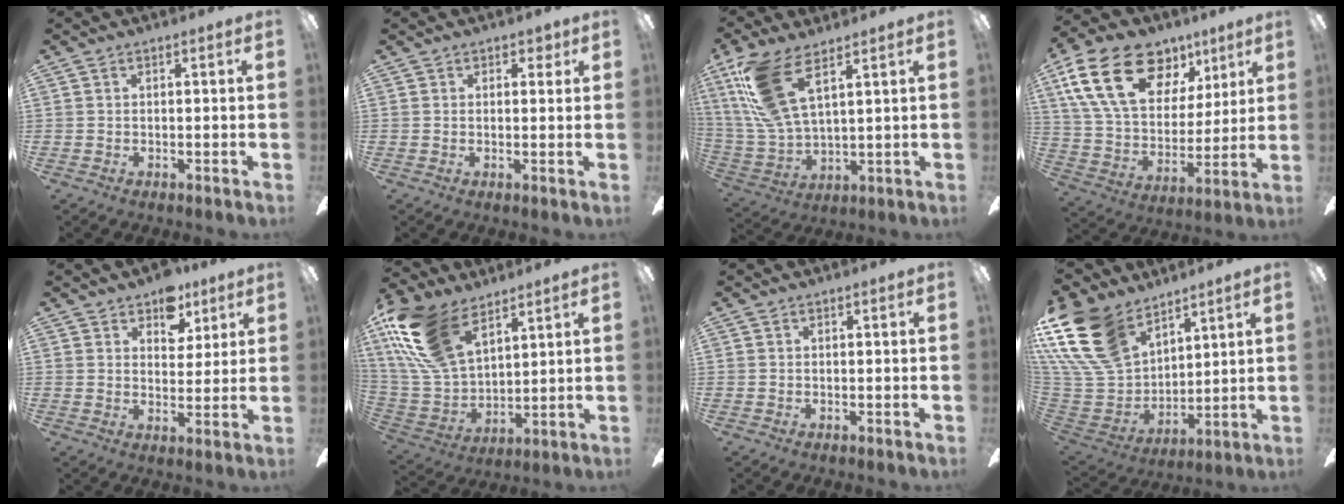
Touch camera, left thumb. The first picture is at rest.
{"total": 2.1, "force": [1.3, 1.5, 0.9], "torque": [-0.001, 0.000, 0.019]}
{"total": 16.0, "force": [8.9, 6.1, 11.9], "torque": [-0.269, -0.030, 0.159]}
{"total": 23.9, "force": [11.9, 14.8, 14.5], "torque": [-0.266, -0.045, 0.212]}
{"total": 8.0, "force": [5.4, 5.1, 2.8], "torque": [-0.027, -0.024, 0.094]}
{"total": 21.4, "force": [12.6, 11.8, 12.8], "torque": [-0.300, -0.052, 0.233]}
{"total": 0.0}
{"total": 22.7, "force": [13.1, 14.1, 12.0], "torque": [-0.292, -0.065, 0.246]}